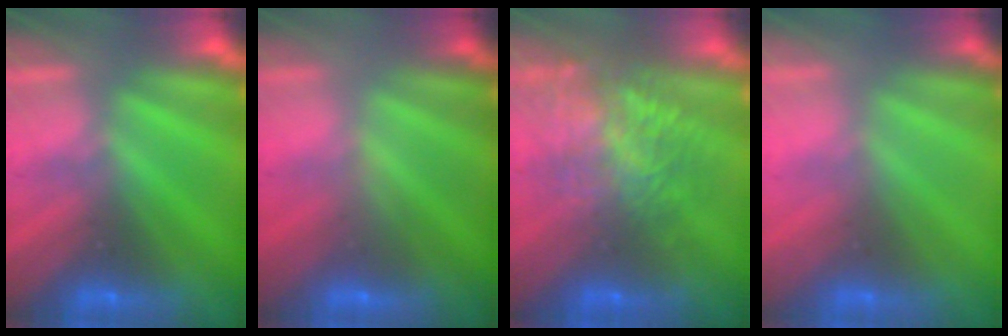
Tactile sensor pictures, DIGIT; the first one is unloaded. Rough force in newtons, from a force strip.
{"total": 2.2}
{"total": 7.9}
{"total": 2.9}